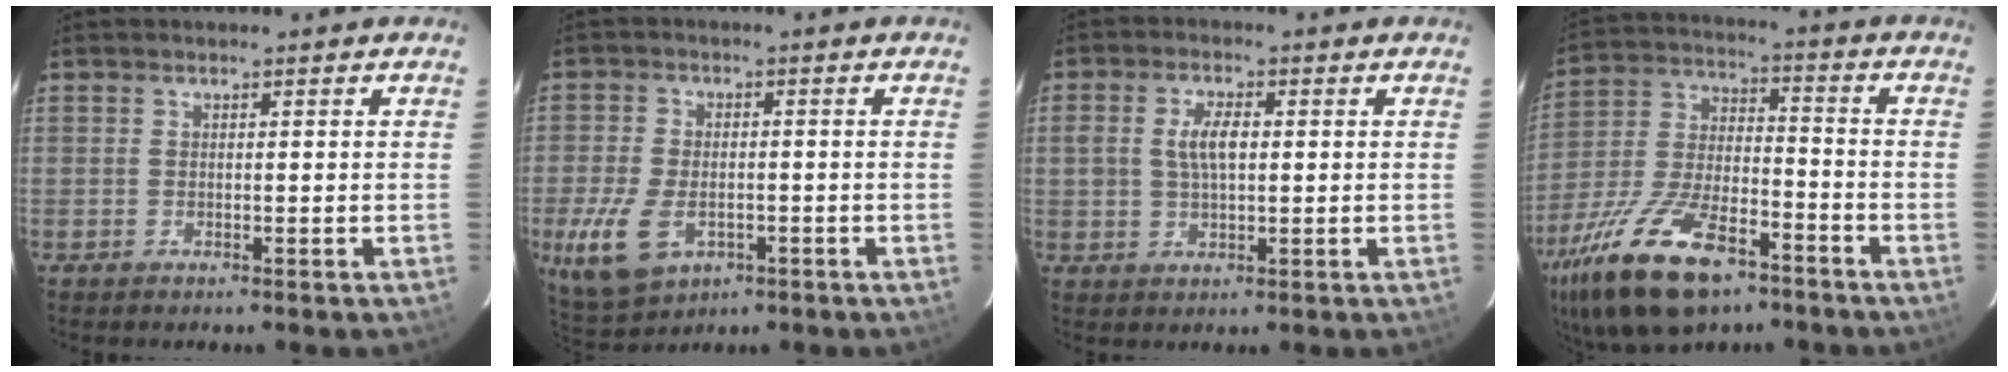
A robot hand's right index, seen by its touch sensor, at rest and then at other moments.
{"total": 10.9, "force": [-3.9, 6.6, 7.7], "torque": [-0.185, -0.020, -0.062]}
{"total": 5.2, "force": [0.6, 2.6, 4.4], "torque": [-0.085, 0.009, 0.016]}
{"total": 21.7, "force": [-13.6, 9.4, 14.1], "torque": [-0.295, -0.022, -0.238]}